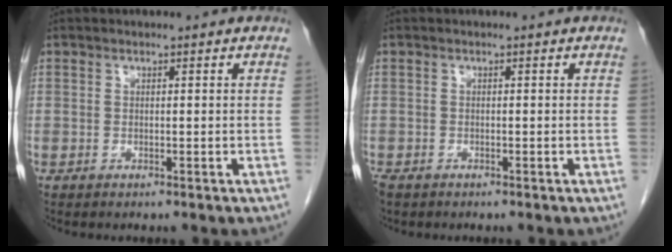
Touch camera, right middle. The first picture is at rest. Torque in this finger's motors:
{"motor_torque": [0.47, -0.88, 0.34, 0.10]}